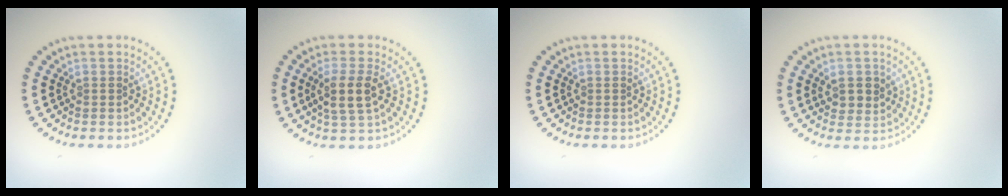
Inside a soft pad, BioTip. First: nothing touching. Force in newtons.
{"total": 2.9, "press": 2.5, "slide": 1.4}
{"total": 0.0}
{"total": 2.3, "press": 2.2, "slide": 0.7}